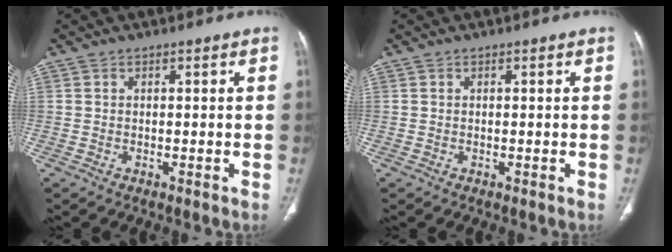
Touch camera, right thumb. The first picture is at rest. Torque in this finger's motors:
{"motor_torque": [0.02, 0.02, -0.01, 0.00, 0.02]}